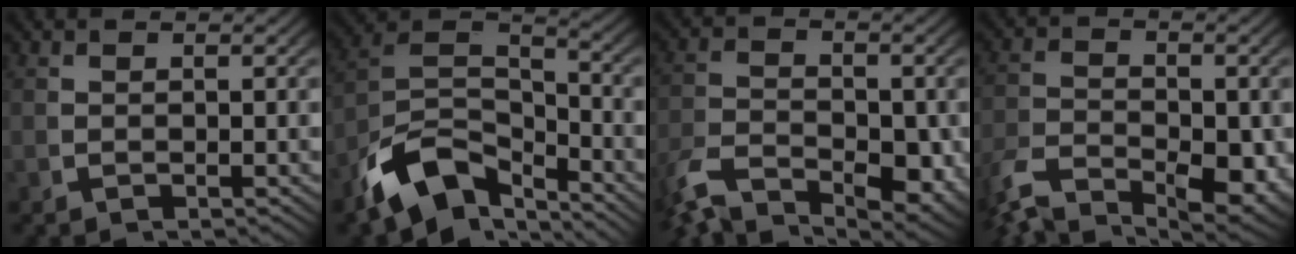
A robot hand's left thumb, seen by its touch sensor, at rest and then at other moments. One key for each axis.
{"total": 11.0, "fx": -3.5, "fy": 7.3, "fz": 7.4, "tx": -0.163, "ty": -0.043, "tz": -0.046}
{"total": 6.8, "fx": -3.9, "fy": 3.5, "fz": 4.3, "tx": -0.072, "ty": -0.036, "tz": -0.060}
{"total": 7.5, "fx": -4.3, "fy": 3.8, "fz": 4.9, "tx": -0.086, "ty": -0.043, "tz": -0.061}